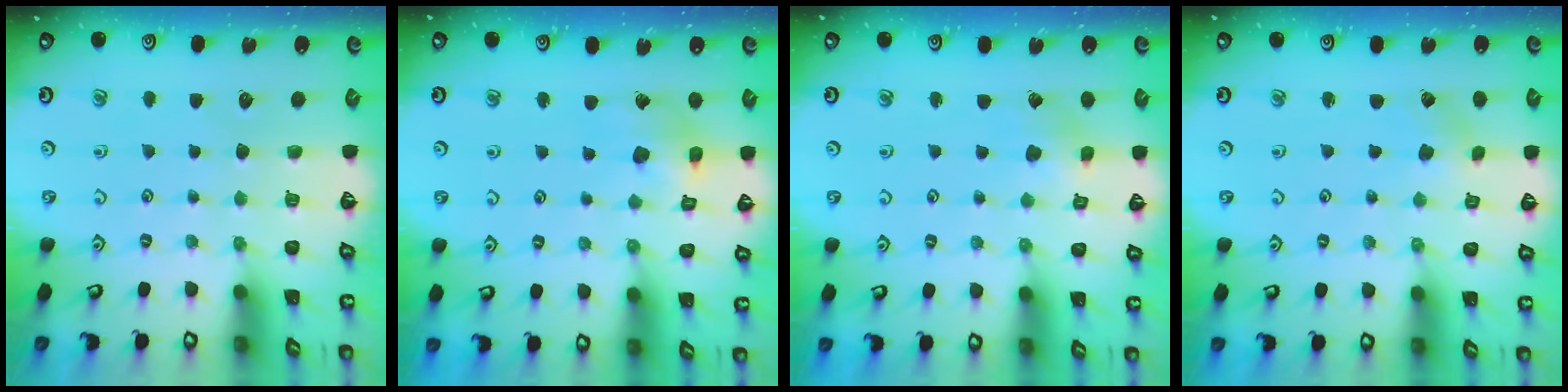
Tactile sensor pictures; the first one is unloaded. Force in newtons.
{"total": 10.1, "press": 10.0, "slide": 1.4}
{"total": 2.4, "press": 2.4, "slide": 0.3}
{"total": 0.6, "press": 0.6, "slide": 0.1}